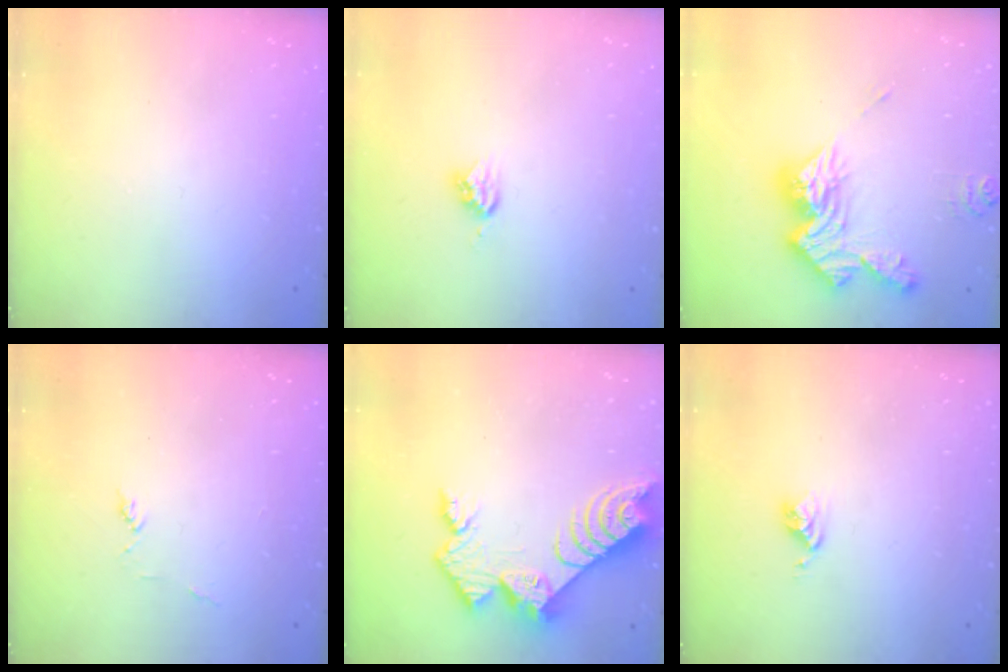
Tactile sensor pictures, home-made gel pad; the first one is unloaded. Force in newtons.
{"total": 4.5, "press": 4.5, "slide": 0.1}
{"total": 15.1, "press": 15.0, "slide": 1.5}
{"total": 2.6, "press": 2.6, "slide": 0.3}
{"total": 11.7, "press": 11.6, "slide": 1.0}
{"total": 4.3, "press": 4.3, "slide": 0.6}